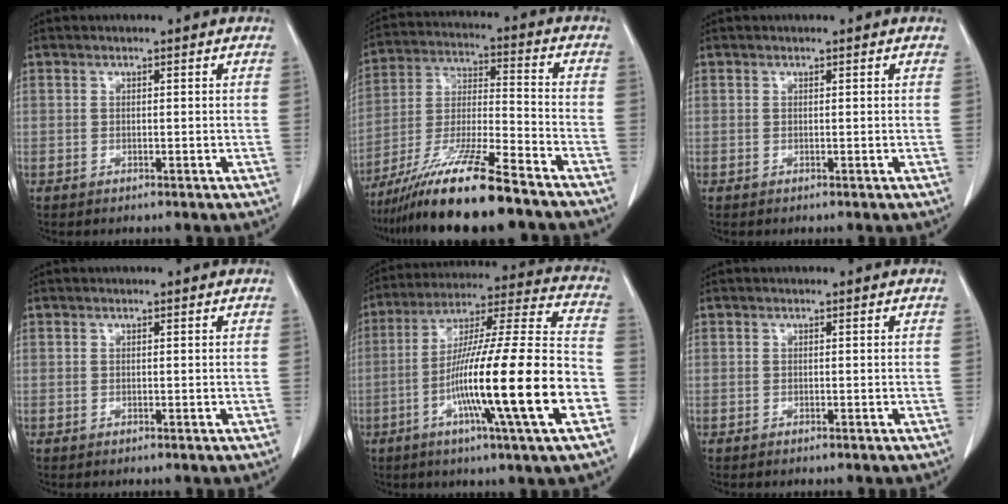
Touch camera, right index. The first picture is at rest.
{"total": 16.4, "force": [-12.4, 0.5, 10.8], "torque": [-0.220, -0.030, -0.226]}
{"total": 0.0}
{"total": 0.0}
{"total": 22.2, "force": [-7.1, 0.0, 21.0], "torque": [-0.339, -0.013, -0.124]}
{"total": 0.0}